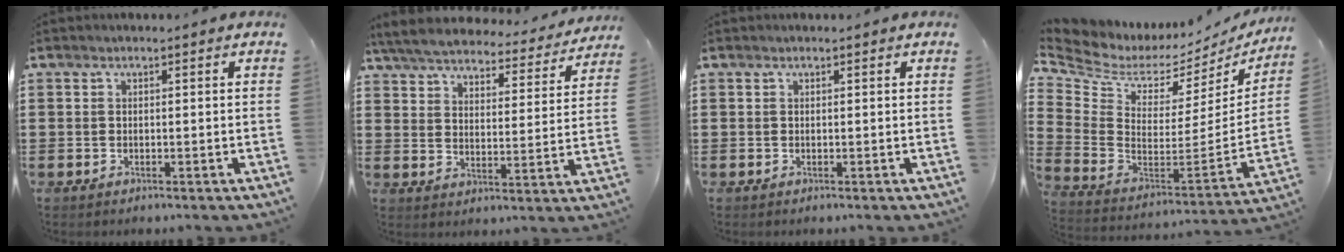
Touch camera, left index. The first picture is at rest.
{"total": 5.7, "force": [5.6, 0.5, 1.4], "torque": [-0.055, -0.035, 0.094]}
{"total": 0.0}
{"total": 4.4, "force": [3.4, 2.4, 1.5], "torque": [-0.059, -0.045, 0.052]}